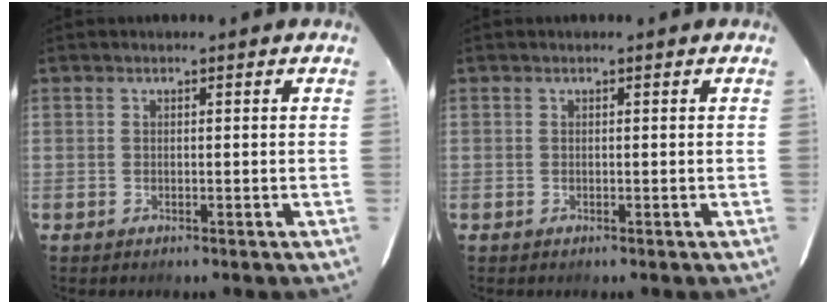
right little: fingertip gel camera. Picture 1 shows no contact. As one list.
[{"total": 0.0}]